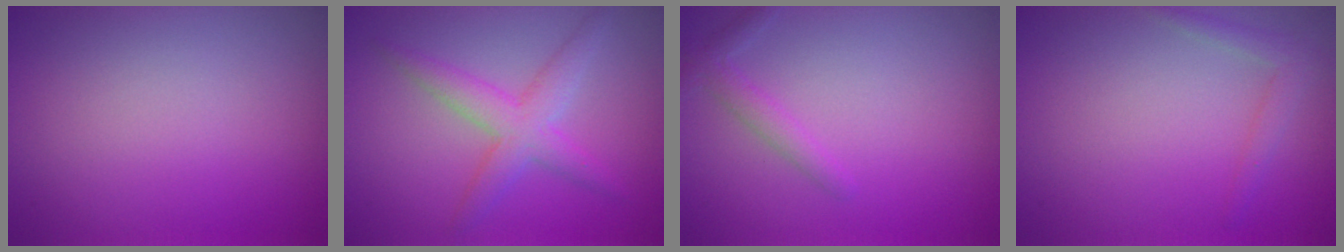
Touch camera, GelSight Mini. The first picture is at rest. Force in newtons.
{"total": 3.5, "press": 3.5, "slide": 0.1}
{"total": 1.6, "press": 1.6, "slide": 0.1}
{"total": 1.5, "press": 1.5, "slide": 0.1}